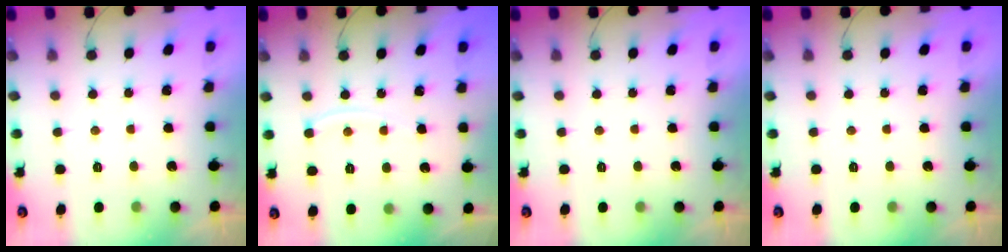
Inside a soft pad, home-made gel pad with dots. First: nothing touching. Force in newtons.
{"total": 4.7, "press": 4.6, "slide": 0.7}
{"total": 0.0}
{"total": 0.0}